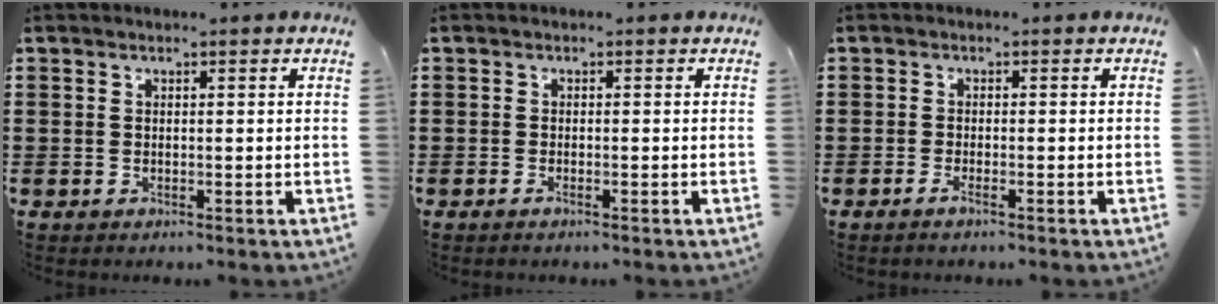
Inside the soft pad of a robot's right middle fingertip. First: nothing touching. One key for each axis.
{"total": 0.6, "fx": -0.3, "fy": 0.0, "fz": 0.5, "tx": -0.009, "ty": -0.002, "tz": -0.006}
{"total": 1.2, "fx": -0.6, "fy": 0.1, "fz": 1.0, "tx": -0.017, "ty": -0.002, "tz": -0.012}